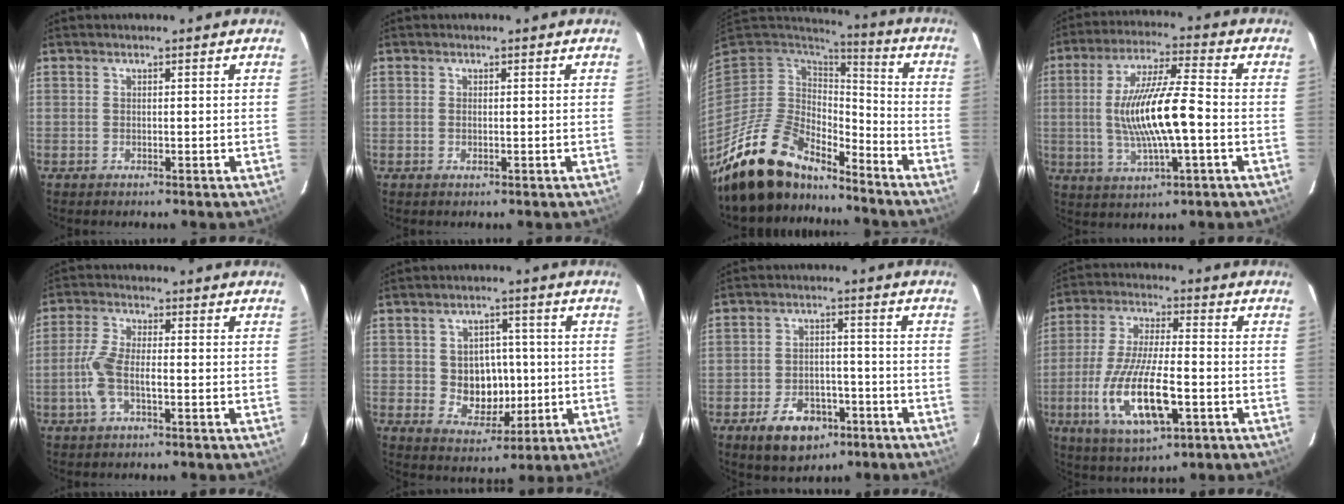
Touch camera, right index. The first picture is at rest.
{"total": 0.6, "force": [-0.1, 0.2, 0.6], "torque": [-0.013, 0.001, -0.003]}
{"total": 17.8, "force": [-14.8, 6.6, 7.3], "torque": [-0.157, -0.014, -0.260]}
{"total": 14.3, "force": [-1.8, 2.5, 13.9], "torque": [-0.266, -0.002, -0.029]}
{"total": 6.4, "force": [-1.8, 2.1, 5.7], "torque": [-0.129, 0.004, -0.037]}
{"total": 8.3, "force": [-0.5, 7.0, 4.3], "torque": [-0.086, 0.007, 0.010]}
{"total": 10.4, "force": [-6.0, 6.5, 5.4], "torque": [-0.120, 0.013, -0.079]}
{"total": 16.1, "force": [-5.2, 5.3, 14.2], "torque": [-0.297, -0.021, -0.089]}